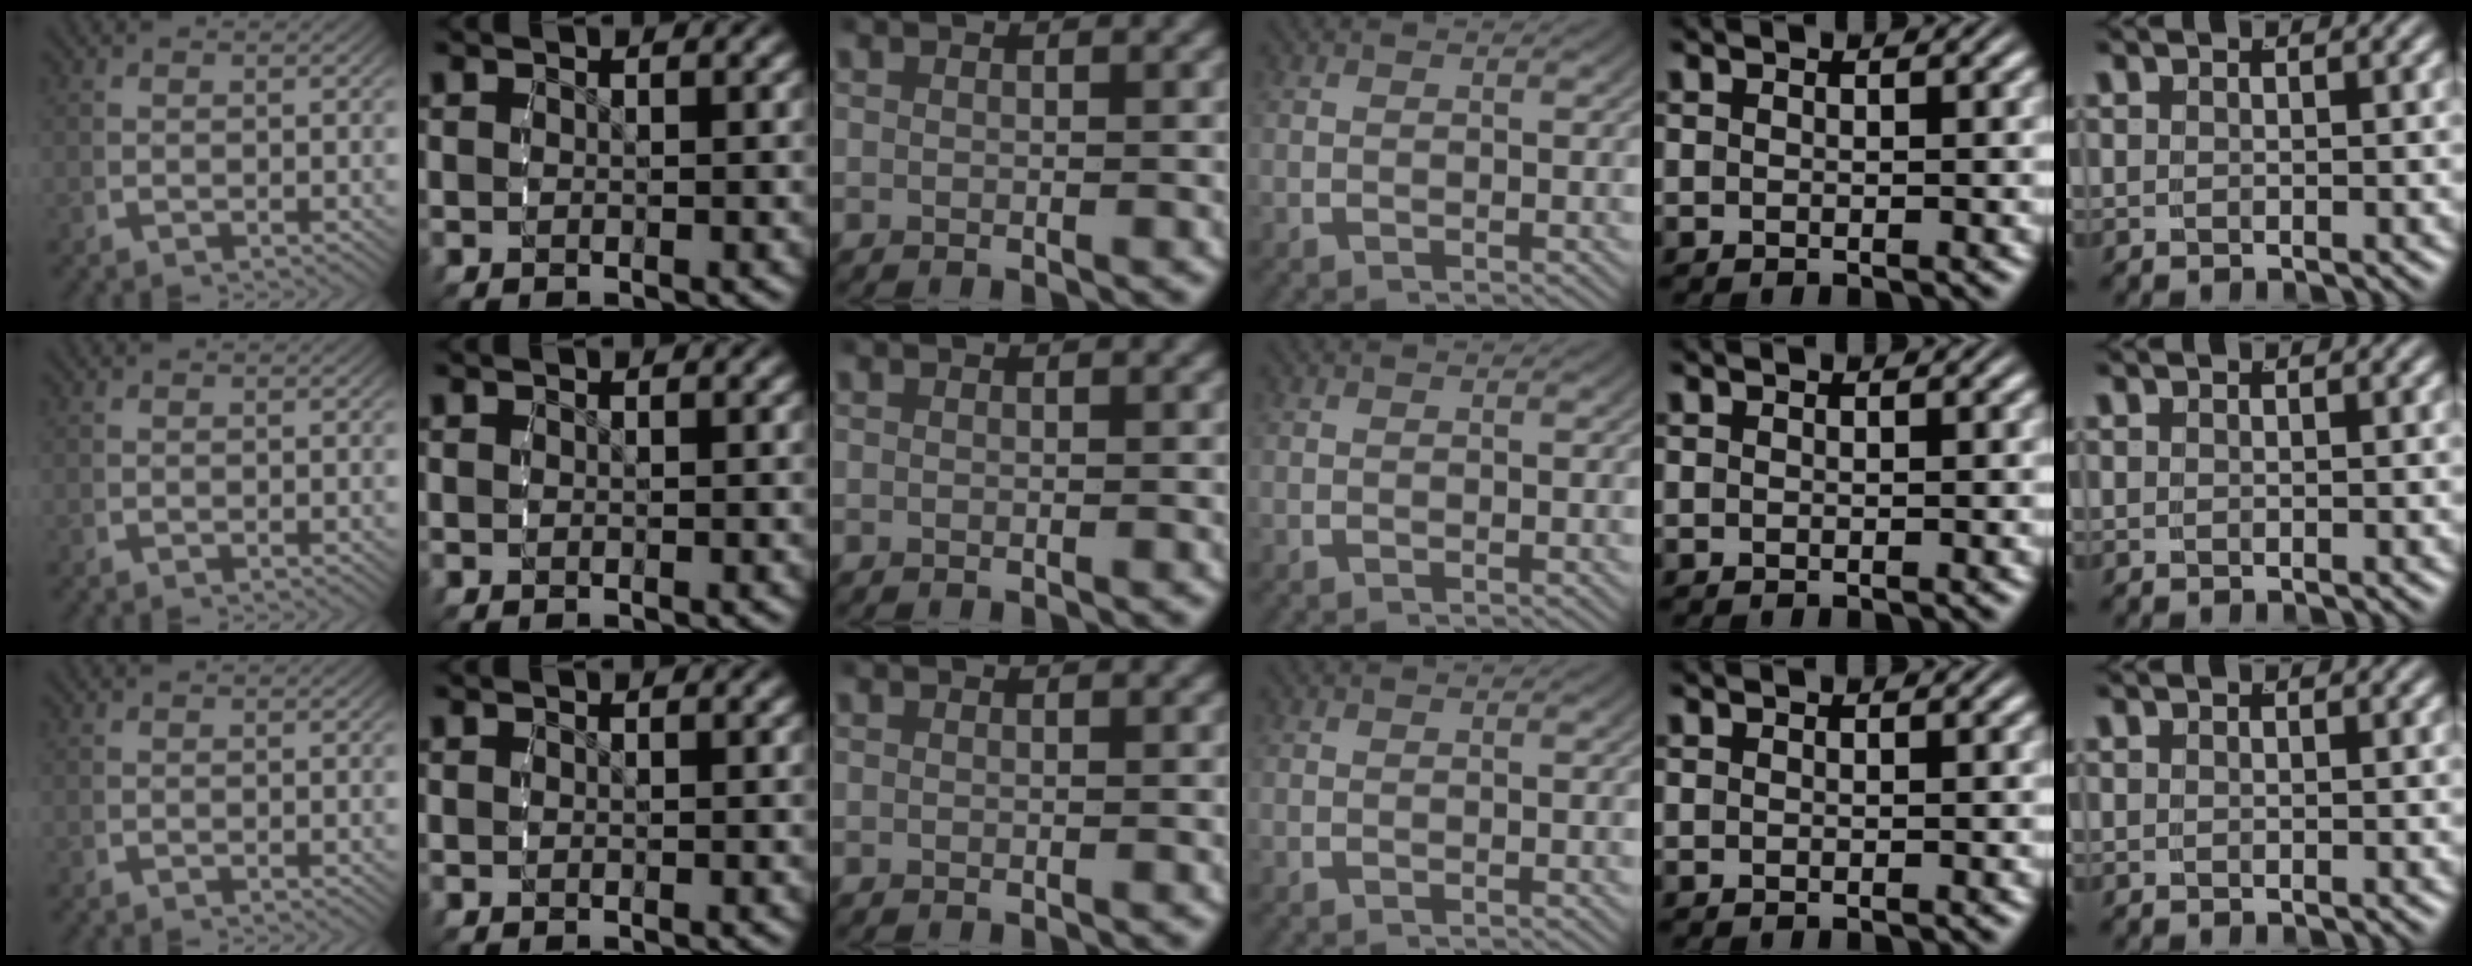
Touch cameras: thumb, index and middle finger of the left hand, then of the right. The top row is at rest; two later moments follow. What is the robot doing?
{"motion": "reach", "object": "toothpaste"}